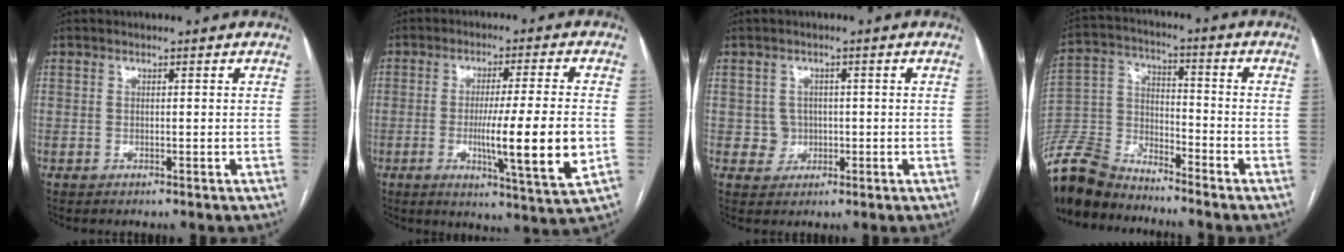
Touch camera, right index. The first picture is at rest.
{"total": 13.5, "force": [-2.4, -0.7, 13.3], "torque": [-0.215, -0.026, -0.042]}
{"total": 2.6, "force": [-0.1, 2.6, 0.2], "torque": [0.005, 0.006, 0.001]}
{"total": 12.2, "force": [-11.6, 3.2, 1.4], "torque": [-0.038, 0.019, -0.231]}